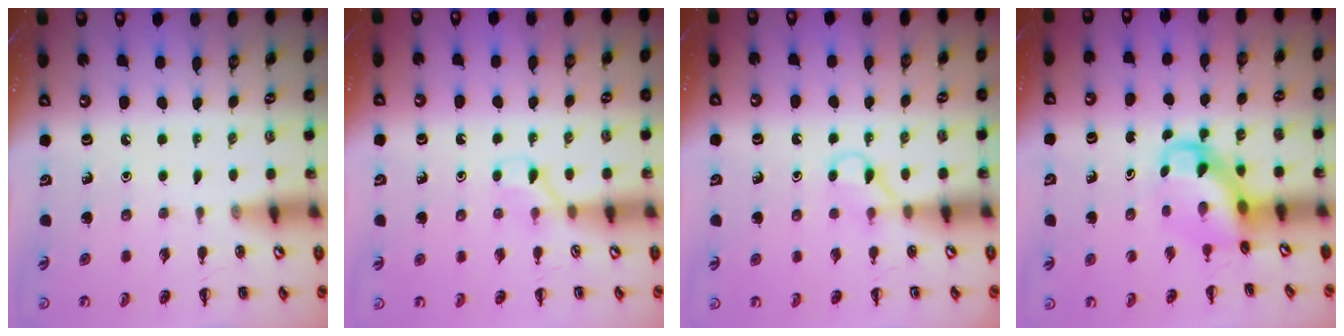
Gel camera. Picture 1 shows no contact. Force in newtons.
{"total": 3.4, "press": 3.1, "slide": 1.3}
{"total": 2.9, "press": 2.7, "slide": 0.9}
{"total": 4.2, "press": 4.1, "slide": 0.8}